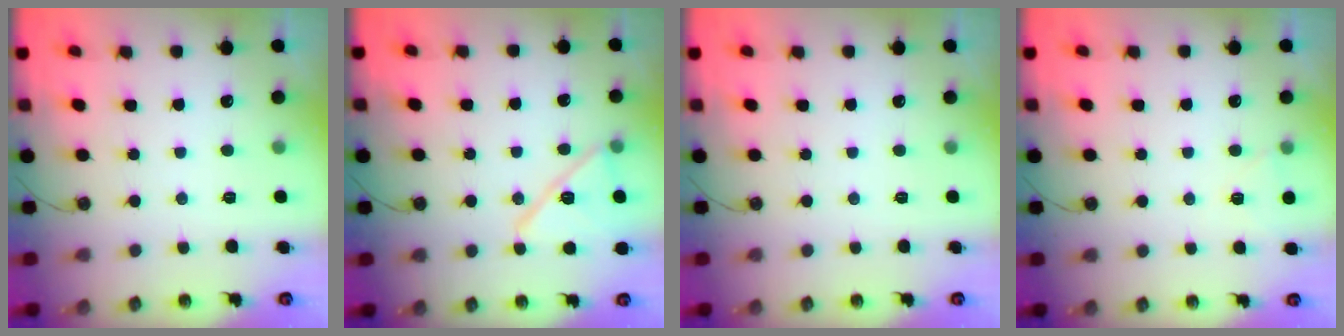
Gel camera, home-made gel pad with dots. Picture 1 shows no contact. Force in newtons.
{"total": 13.3, "press": 13.3, "slide": 0.5}
{"total": 0.0}
{"total": 4.0, "press": 3.9, "slide": 0.7}